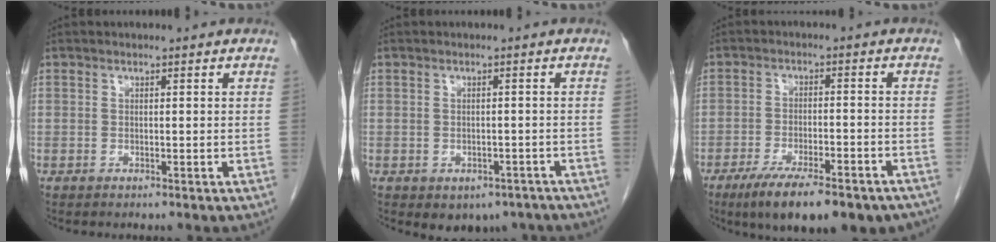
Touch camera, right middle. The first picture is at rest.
{"total": 5.5, "force": [-3.9, 3.5, 1.7], "torque": [-0.005, 0.010, -0.045]}
{"total": 16.1, "force": [-12.1, 4.2, 9.8], "torque": [-0.116, -0.004, -0.176]}